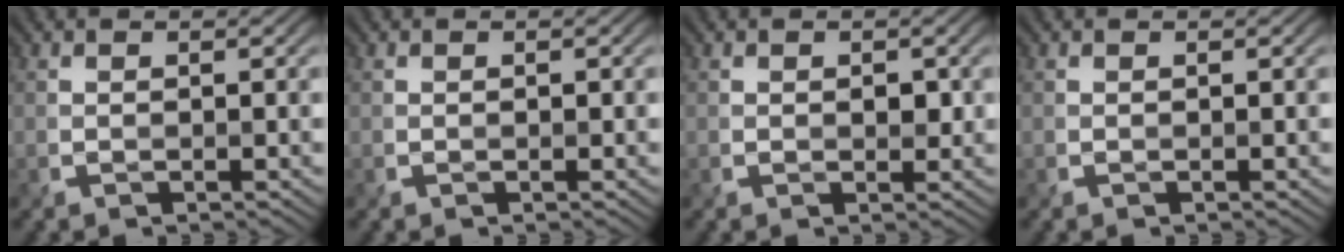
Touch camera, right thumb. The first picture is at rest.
{"total": 0.0}
{"total": 1.2, "force": [0.2, 0.9, 0.7], "torque": [-0.014, -0.006, 0.010]}
{"total": 0.0}